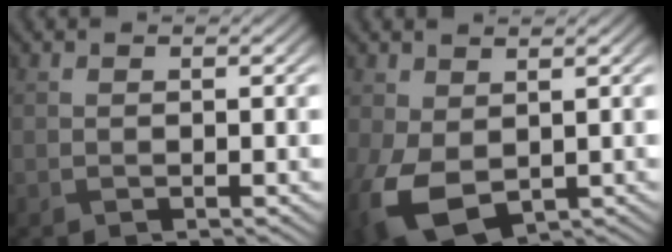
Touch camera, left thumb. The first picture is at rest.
{"total": 8.0, "force": [-1.2, 5.3, 5.9], "torque": [-0.168, -0.020, -0.013]}